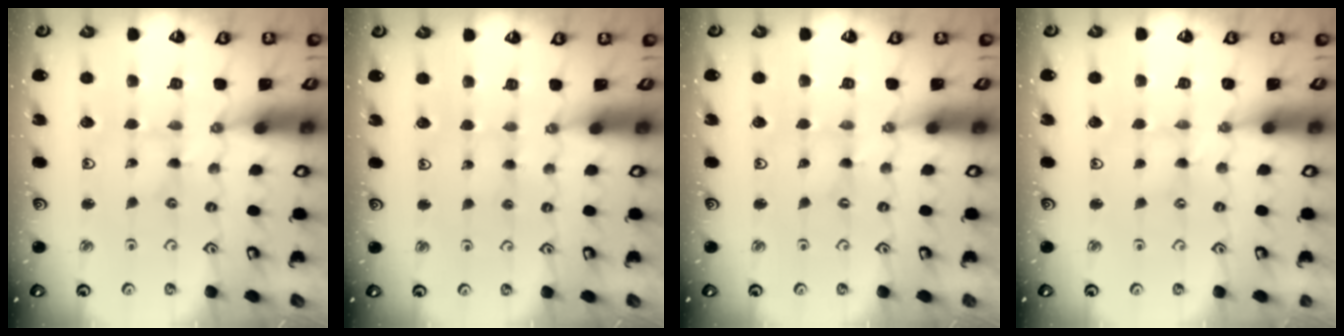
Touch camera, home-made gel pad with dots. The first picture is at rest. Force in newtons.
{"total": 2.3, "press": 2.3, "slide": 0.3}
{"total": 0.0}
{"total": 0.6, "press": 0.6, "slide": 0.1}